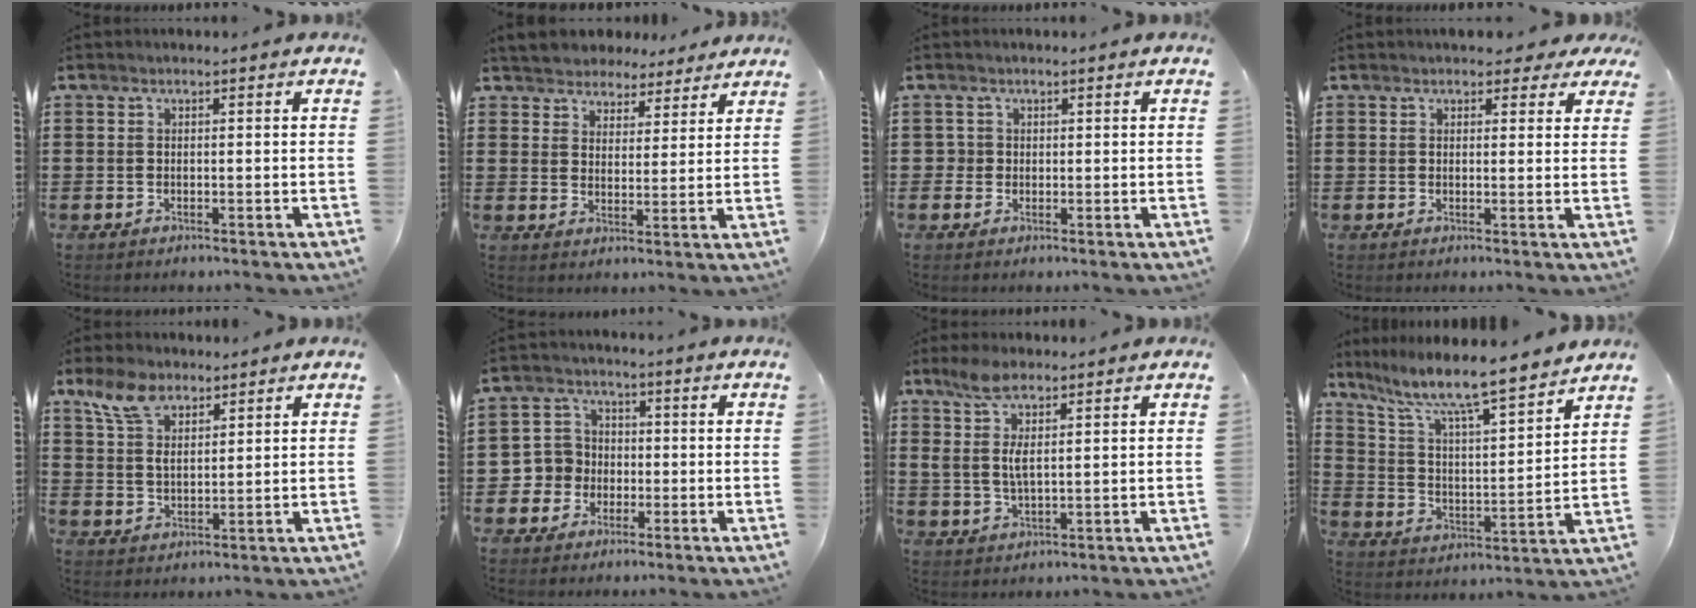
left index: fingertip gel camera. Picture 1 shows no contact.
{"total": 4.1, "force": [3.9, 1.3, -0.6], "torque": [-0.012, -0.014, 0.068]}
{"total": 1.5, "force": [0.3, 1.5, 0.3], "torque": [-0.011, 0.007, 0.004]}
{"total": 2.5, "force": [2.1, 1.2, 0.9], "torque": [-0.008, 0.001, 0.034]}
{"total": 6.3, "force": [4.3, 3.0, 3.5], "torque": [-0.082, 0.004, 0.081]}
{"total": 5.3, "force": [-1.2, 5.2, 0.4], "torque": [-0.038, 0.011, -0.024]}
{"total": 6.2, "force": [3.2, 2.2, 4.8], "torque": [-0.118, 0.002, 0.051]}
{"total": 8.3, "force": [7.1, 0.3, 4.3], "torque": [-0.112, -0.052, 0.116]}